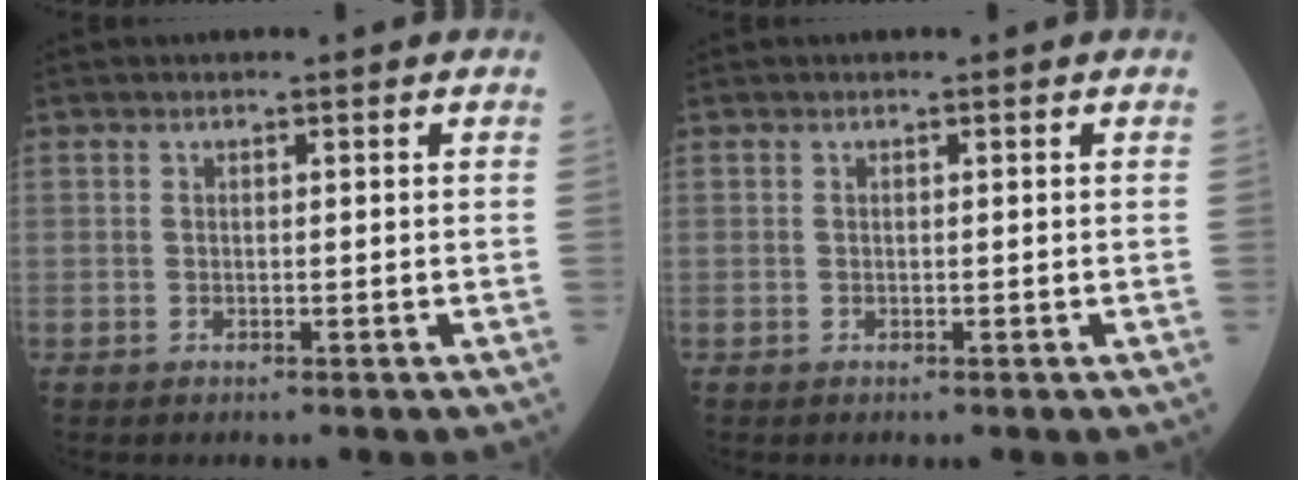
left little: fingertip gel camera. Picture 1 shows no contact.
{"total": 0.0}